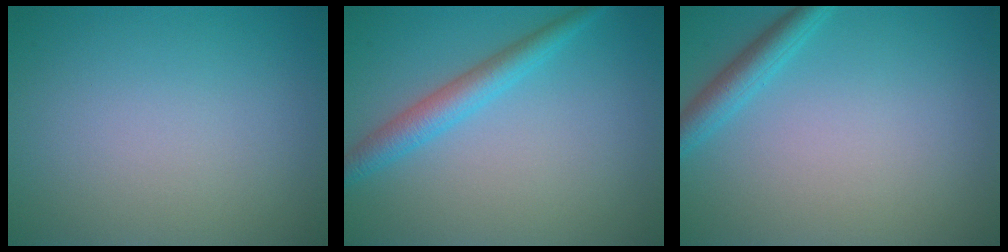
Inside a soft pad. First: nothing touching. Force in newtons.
{"total": 3.0, "press": 3.0, "slide": 0.2}
{"total": 2.4, "press": 2.4, "slide": 0.1}